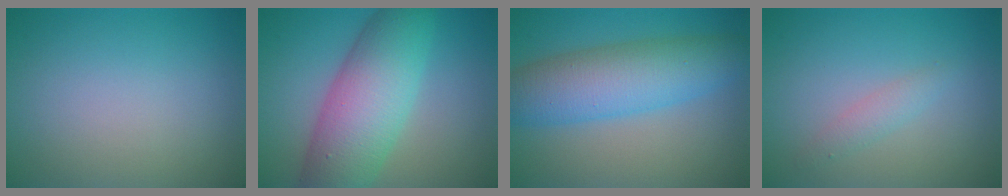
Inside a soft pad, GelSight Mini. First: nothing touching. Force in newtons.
{"total": 9.4, "press": 9.4, "slide": 0.3}
{"total": 7.5, "press": 7.5, "slide": 0.1}
{"total": 1.3, "press": 1.3, "slide": 0.0}